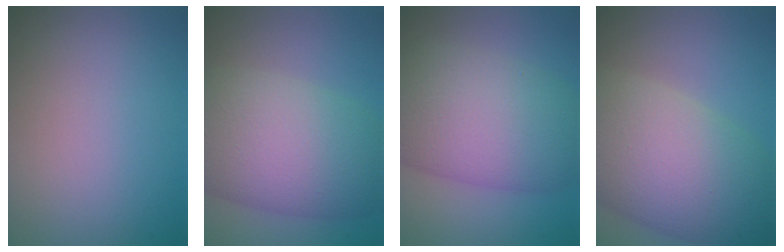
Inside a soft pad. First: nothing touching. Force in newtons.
{"total": 11.5, "press": 11.5, "slide": 0.4}
{"total": 11.2, "press": 11.2, "slide": 0.4}
{"total": 12.2, "press": 12.2, "slide": 0.5}